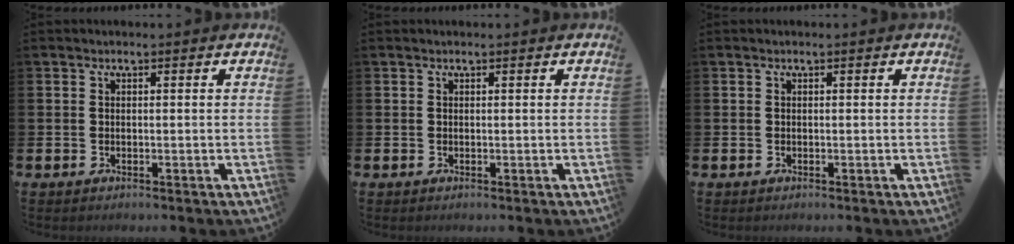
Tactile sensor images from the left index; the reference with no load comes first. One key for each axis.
{"total": 0.0}
{"total": 0.0}